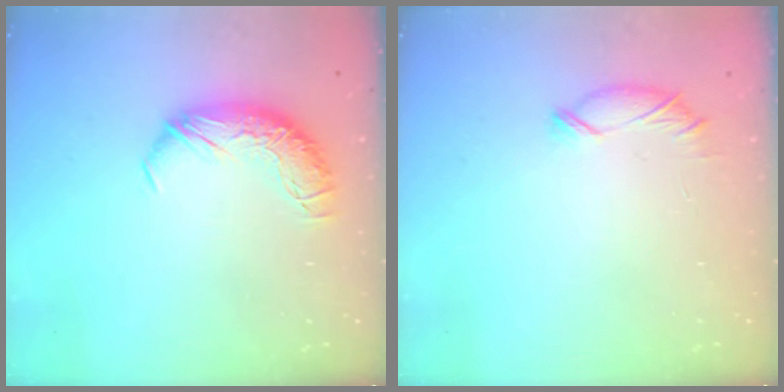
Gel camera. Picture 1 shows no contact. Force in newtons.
{"total": 5.9, "press": 5.8, "slide": 0.7}